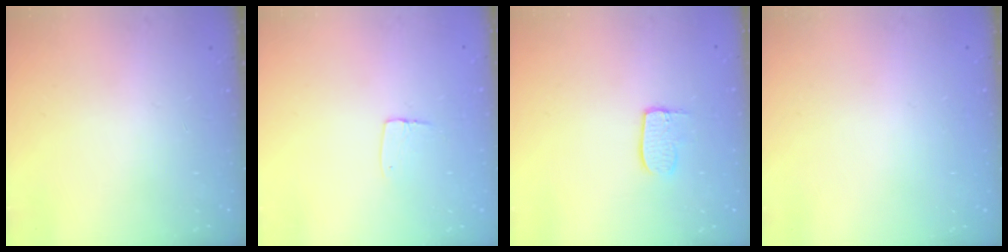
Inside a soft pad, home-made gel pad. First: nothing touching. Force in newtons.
{"total": 5.3, "press": 5.3, "slide": 0.4}
{"total": 6.8, "press": 6.8, "slide": 0.1}
{"total": 0.0}